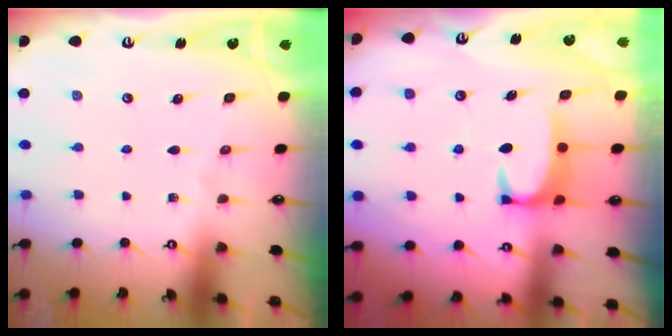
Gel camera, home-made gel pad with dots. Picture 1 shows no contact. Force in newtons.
{"total": 2.7, "press": 2.6, "slide": 0.7}